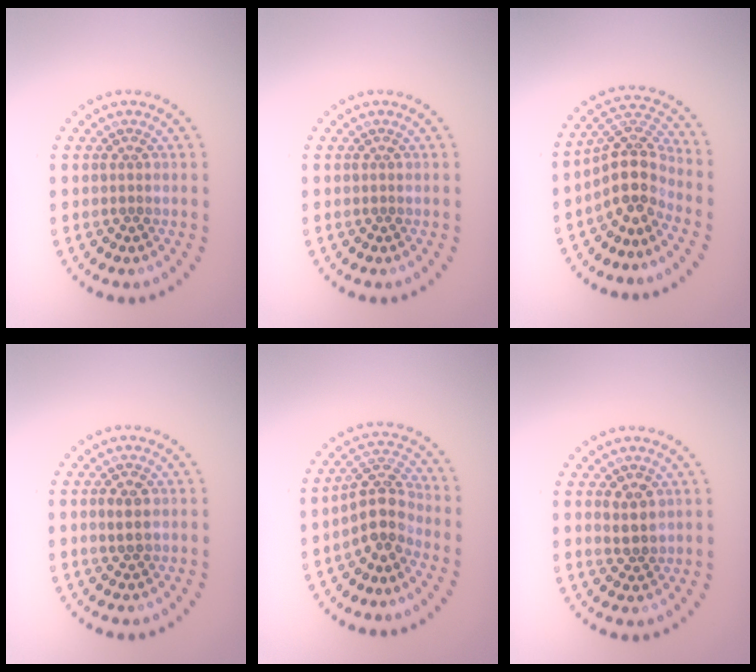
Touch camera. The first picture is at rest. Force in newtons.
{"total": 0.0}
{"total": 4.5, "press": 3.4, "slide": 3.0}
{"total": 1.6, "press": 1.6, "slide": 0.1}
{"total": 3.8, "press": 3.2, "slide": 2.1}
{"total": 2.5, "press": 2.4, "slide": 0.5}